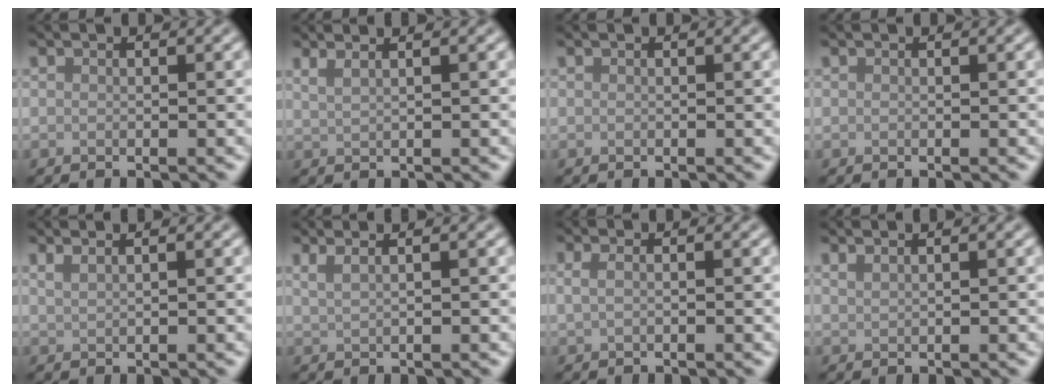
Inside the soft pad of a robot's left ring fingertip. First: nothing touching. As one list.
[{"total": 3.1, "force": [2.1, 1.4, 1.8], "torque": [-0.011, 0.011, 0.006]}, {"total": 0.0}, {"total": 0.0}, {"total": 2.4, "force": [1.7, 1.0, 1.3], "torque": [-0.009, 0.002, 0.008]}, {"total": 3.6, "force": [2.3, 1.7, 2.2], "torque": [-0.019, 0.016, 0.008]}, {"total": 1.2, "force": [0.2, 0.5, 1.0], "torque": [-0.024, 0.000, 0.002]}, {"total": 1.5, "force": [1.1, 0.6, 0.7], "torque": [-0.007, 0.000, 0.013]}]